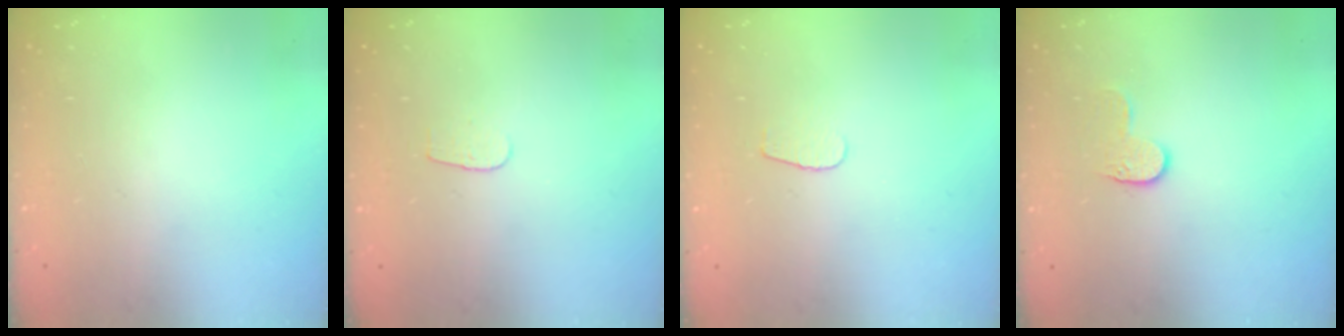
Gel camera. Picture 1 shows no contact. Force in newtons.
{"total": 3.7, "press": 3.6, "slide": 0.4}
{"total": 3.3, "press": 3.3, "slide": 0.4}
{"total": 4.6, "press": 4.6, "slide": 0.3}